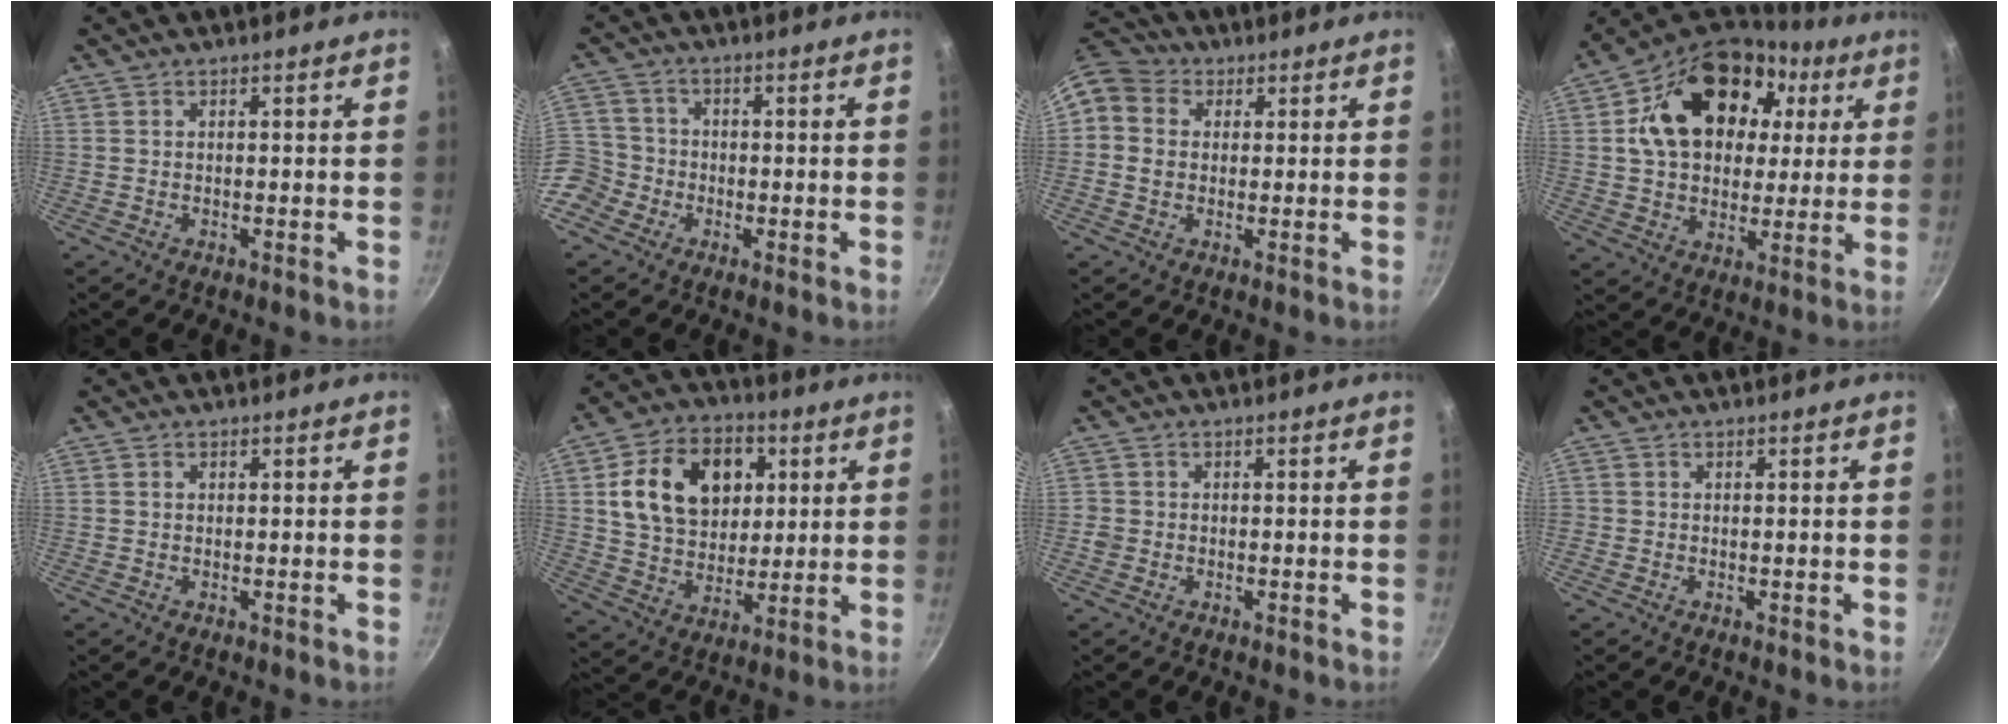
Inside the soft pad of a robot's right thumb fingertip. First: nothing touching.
{"total": 8.6, "force": [-3.4, 7.5, 2.4], "torque": [-0.026, 0.039, -0.077]}
{"total": 7.8, "force": [1.6, 6.6, 3.7], "torque": [-0.051, 0.008, 0.010]}
{"total": 23.2, "force": [6.2, 16.5, 15.0], "torque": [-0.237, 0.020, 0.100]}
{"total": 0.7, "force": [0.1, 0.6, 0.3], "torque": [-0.004, 0.004, 0.001]}
{"total": 18.0, "force": [4.5, 13.3, 11.3], "torque": [-0.164, 0.004, 0.073]}
{"total": 1.8, "force": [-0.5, 1.6, 0.5], "torque": [-0.006, 0.004, -0.011]}
{"total": 0.7, "force": [-0.2, 0.6, 0.2], "torque": [-0.002, 0.001, -0.006]}